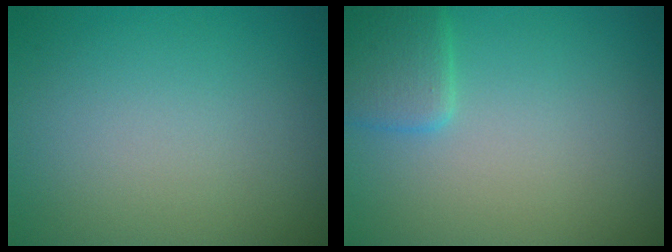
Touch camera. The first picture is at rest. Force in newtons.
{"total": 2.5, "press": 2.5, "slide": 0.1}